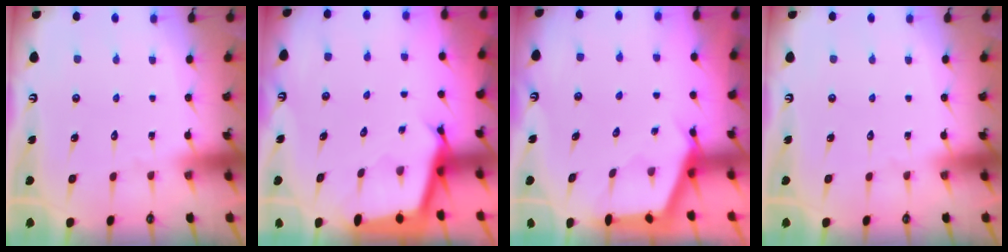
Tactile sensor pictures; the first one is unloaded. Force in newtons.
{"total": 2.7, "press": 2.7, "slide": 0.1}
{"total": 3.1, "press": 3.1, "slide": 0.3}
{"total": 0.0}